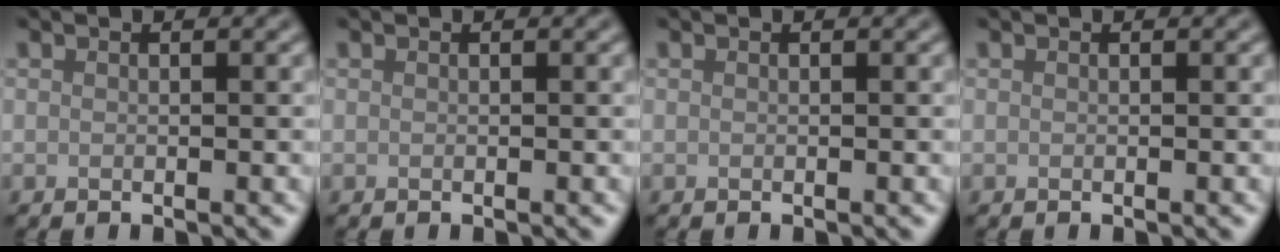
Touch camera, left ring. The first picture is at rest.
{"total": 0.0}
{"total": 0.0}
{"total": 0.0}